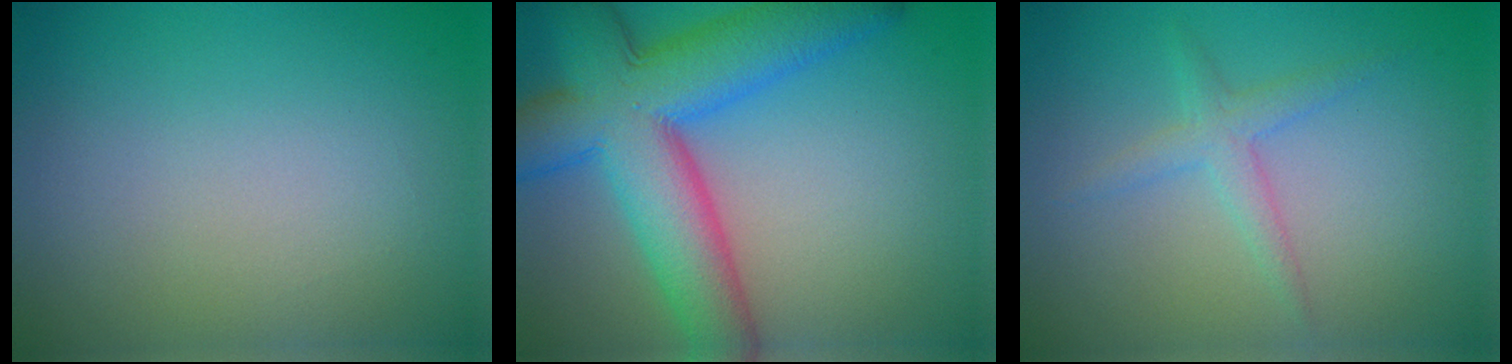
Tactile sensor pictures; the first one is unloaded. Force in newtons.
{"total": 11.8, "press": 11.8, "slide": 0.3}
{"total": 2.0, "press": 2.0, "slide": 0.1}